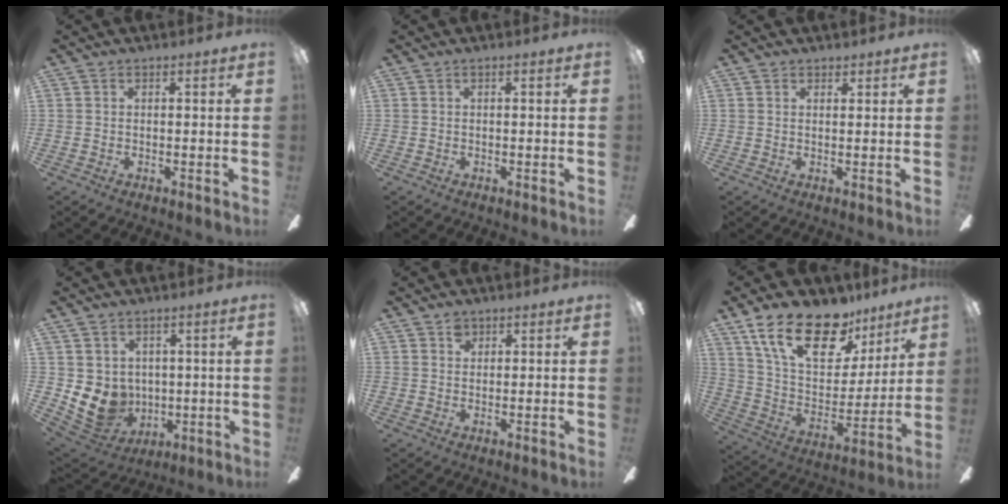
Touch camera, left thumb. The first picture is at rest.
{"total": 0.0}
{"total": 1.4, "force": [1.1, 0.8, 0.0], "torque": [0.008, -0.004, 0.020]}
{"total": 9.4, "force": [0.3, 8.8, 3.3], "torque": [-0.093, -0.013, 0.012]}
{"total": 2.3, "force": [1.5, 1.6, 0.7], "torque": [0.001, -0.006, 0.025]}
{"total": 21.6, "force": [14.7, 10.2, 12.2], "torque": [-0.219, -0.080, 0.263]}